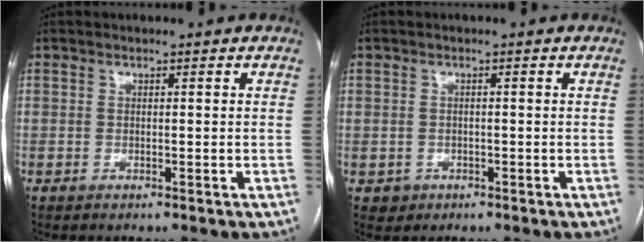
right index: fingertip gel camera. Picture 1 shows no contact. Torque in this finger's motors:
{"motor_torque": [-0.74, 0.20, -1.05, -0.21]}